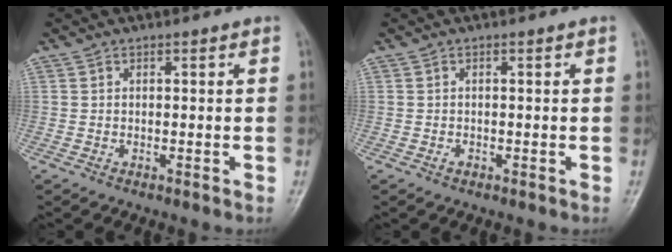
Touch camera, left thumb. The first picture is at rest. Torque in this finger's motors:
{"motor_torque": [-0.04, 0.30, 0.39, 0.10, 0.00]}